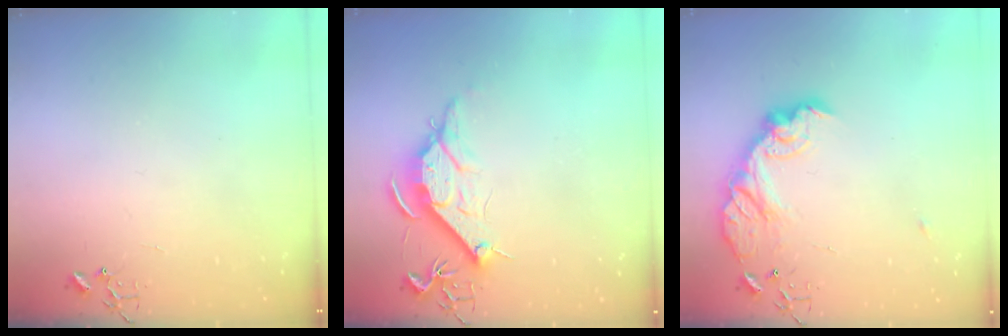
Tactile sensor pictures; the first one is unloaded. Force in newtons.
{"total": 12.2, "press": 12.2, "slide": 1.1}
{"total": 15.7, "press": 15.7, "slide": 1.0}